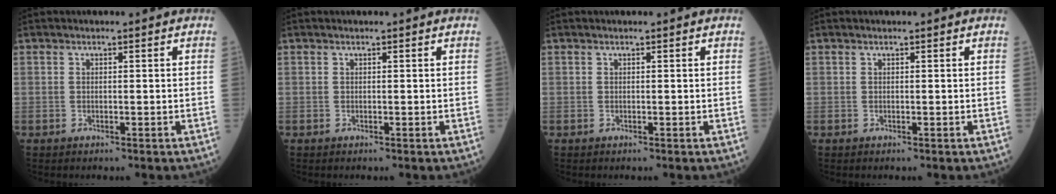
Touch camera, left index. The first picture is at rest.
{"total": 0.0}
{"total": 0.0}
{"total": 0.0}